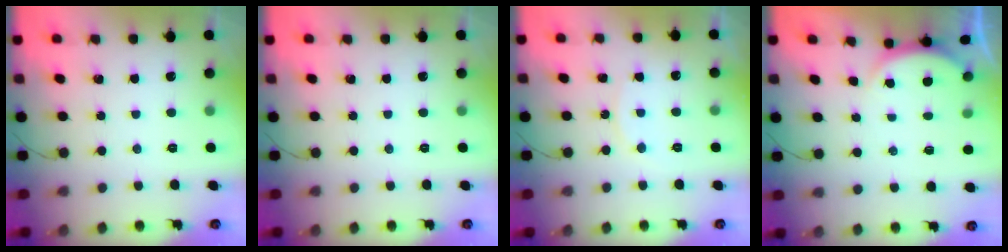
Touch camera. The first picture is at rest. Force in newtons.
{"total": 0.0}
{"total": 4.4, "press": 4.4, "slide": 0.1}
{"total": 2.9, "press": 2.2, "slide": 1.8}